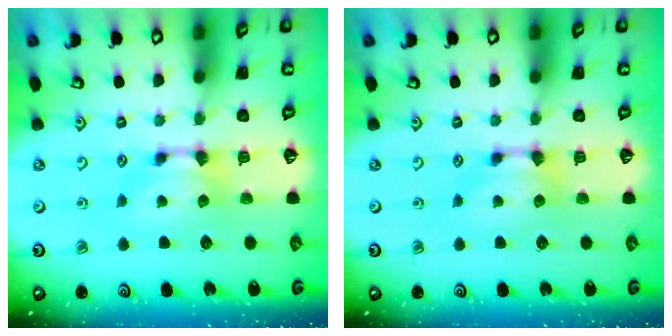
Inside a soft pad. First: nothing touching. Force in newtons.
{"total": 0.0}